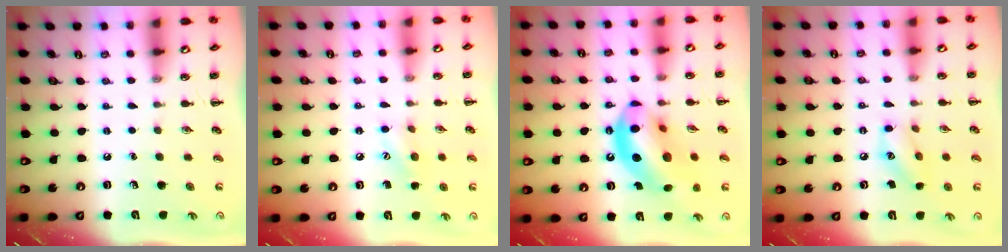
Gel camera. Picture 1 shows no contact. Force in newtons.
{"total": 7.9, "press": 7.7, "slide": 1.6}
{"total": 18.0, "press": 17.5, "slide": 4.5}
{"total": 9.6, "press": 9.6, "slide": 1.1}